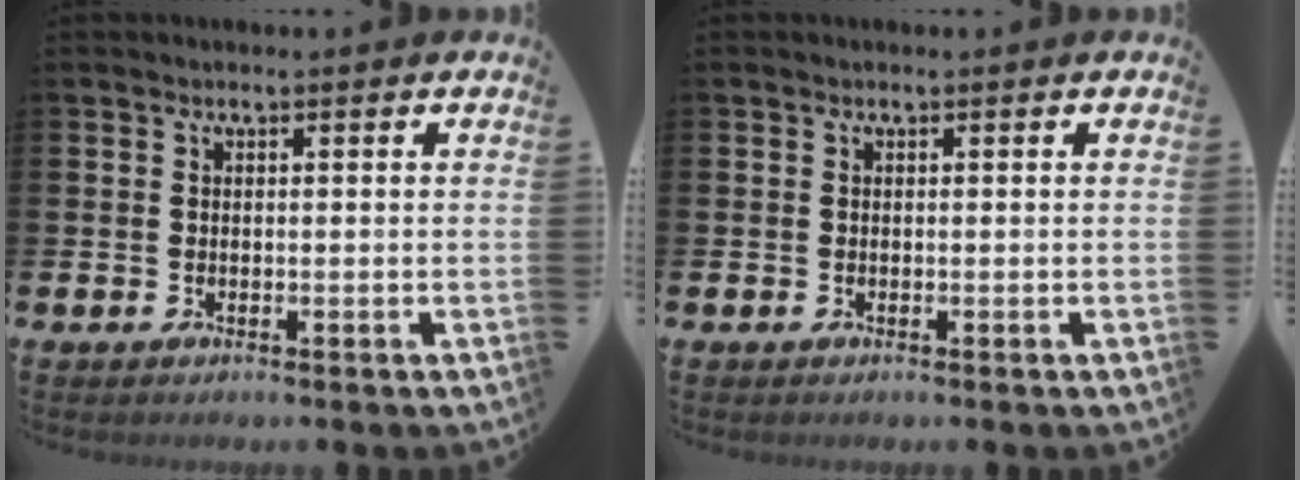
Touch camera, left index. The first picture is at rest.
{"total": 0.0}